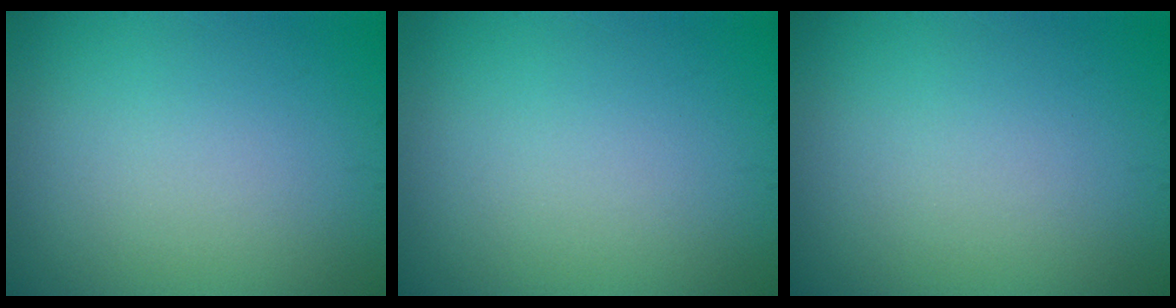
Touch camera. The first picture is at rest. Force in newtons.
{"total": 0.0}
{"total": 0.0}